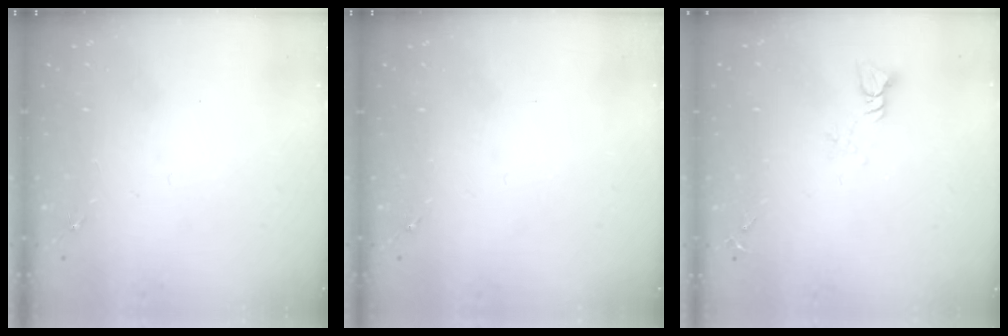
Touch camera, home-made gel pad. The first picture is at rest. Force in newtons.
{"total": 0.0}
{"total": 3.9, "press": 3.9, "slide": 0.3}